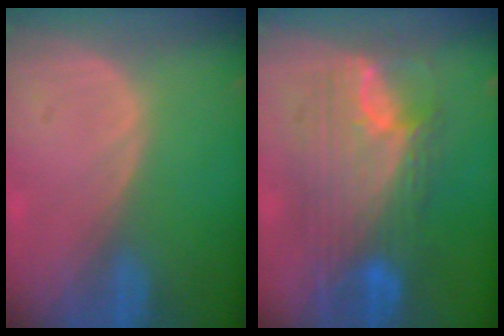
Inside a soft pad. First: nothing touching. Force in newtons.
{"total": 11.1, "press": 11.1, "slide": 1.1}